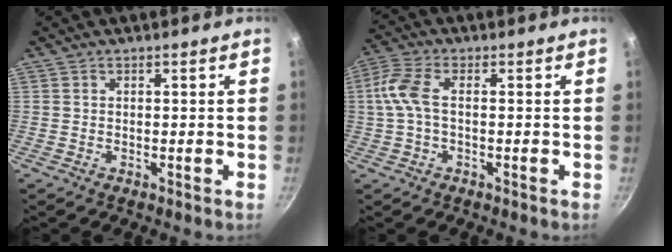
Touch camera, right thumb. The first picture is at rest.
{"total": 7.1, "force": [0.1, 3.5, 6.1], "torque": [-0.146, 0.019, -0.008]}